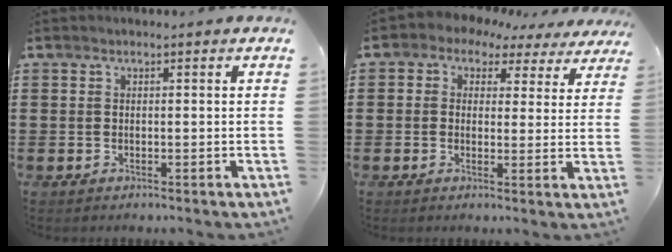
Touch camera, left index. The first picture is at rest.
{"total": 2.5, "force": [1.6, 1.9, 0.5], "torque": [-0.019, -0.013, 0.020]}